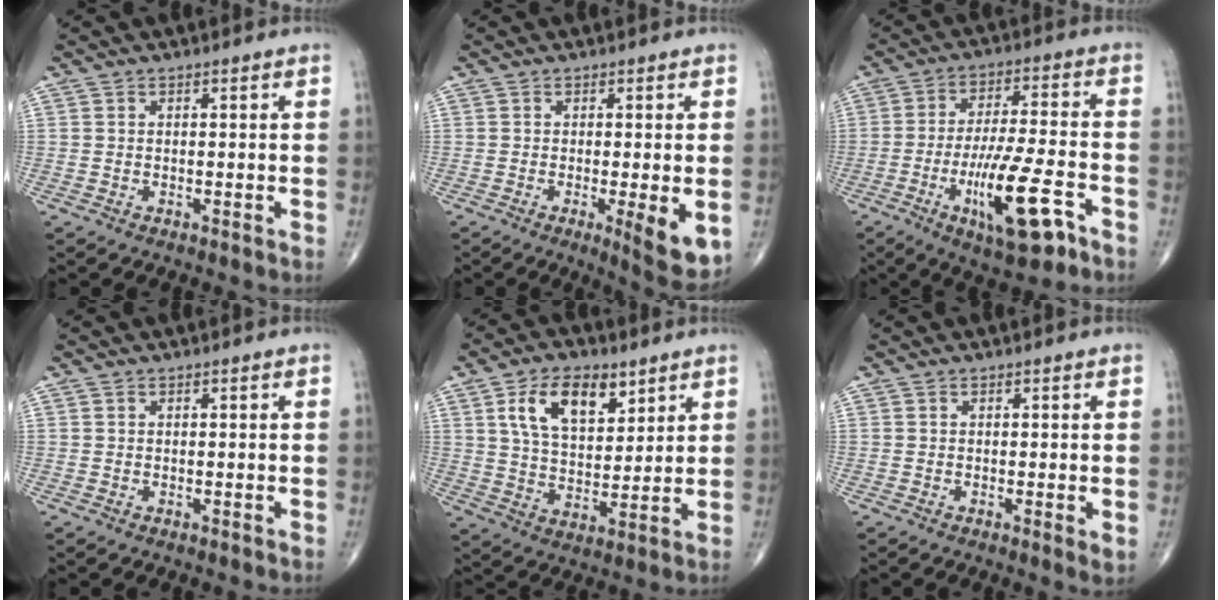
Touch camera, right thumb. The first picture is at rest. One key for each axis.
{"total": 7.7, "fx": -1.7, "fy": 1.7, "fz": 7.3, "tx": -0.102, "ty": -0.022, "tz": -0.022}
{"total": 15.1, "fx": -6.7, "fy": 3.9, "fz": 13.0, "tx": -0.232, "ty": 0.023, "tz": -0.102}
{"total": 0.0}
{"total": 12.8, "fx": 6.1, "fy": 7.1, "fz": 8.7, "tx": -0.126, "ty": -0.025, "tz": 0.115}
{"total": 1.7, "fx": 0.1, "fy": 0.4, "fz": 1.7, "tx": -0.027, "ty": -0.008, "tz": 0.002}